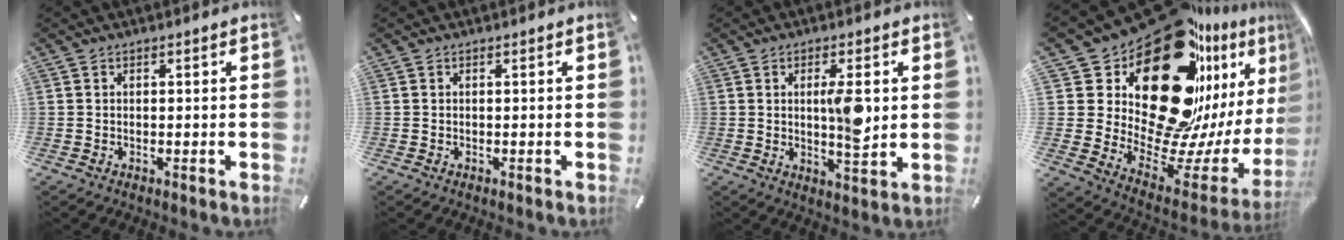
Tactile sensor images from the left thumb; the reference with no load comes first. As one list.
[{"total": 0.0}, {"total": 8.7, "force": [1.5, 2.7, 8.2], "torque": [-0.139, -0.017, 0.015]}, {"total": 32.4, "force": [18.3, 16.9, 20.7], "torque": [-0.291, -0.208, 0.361]}]